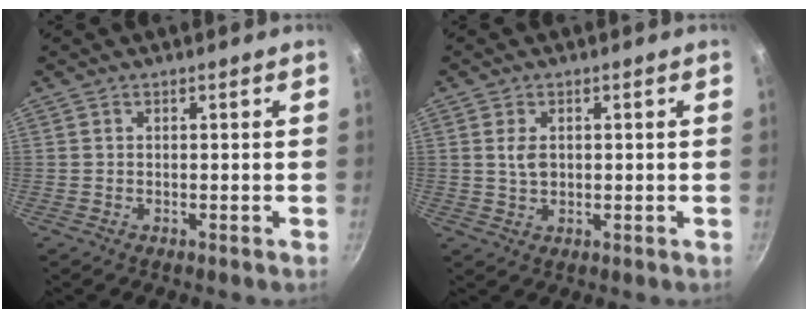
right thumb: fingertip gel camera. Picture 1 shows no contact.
{"total": 3.3, "force": [0.6, 2.2, 2.4], "torque": [-0.036, -0.002, 0.014]}